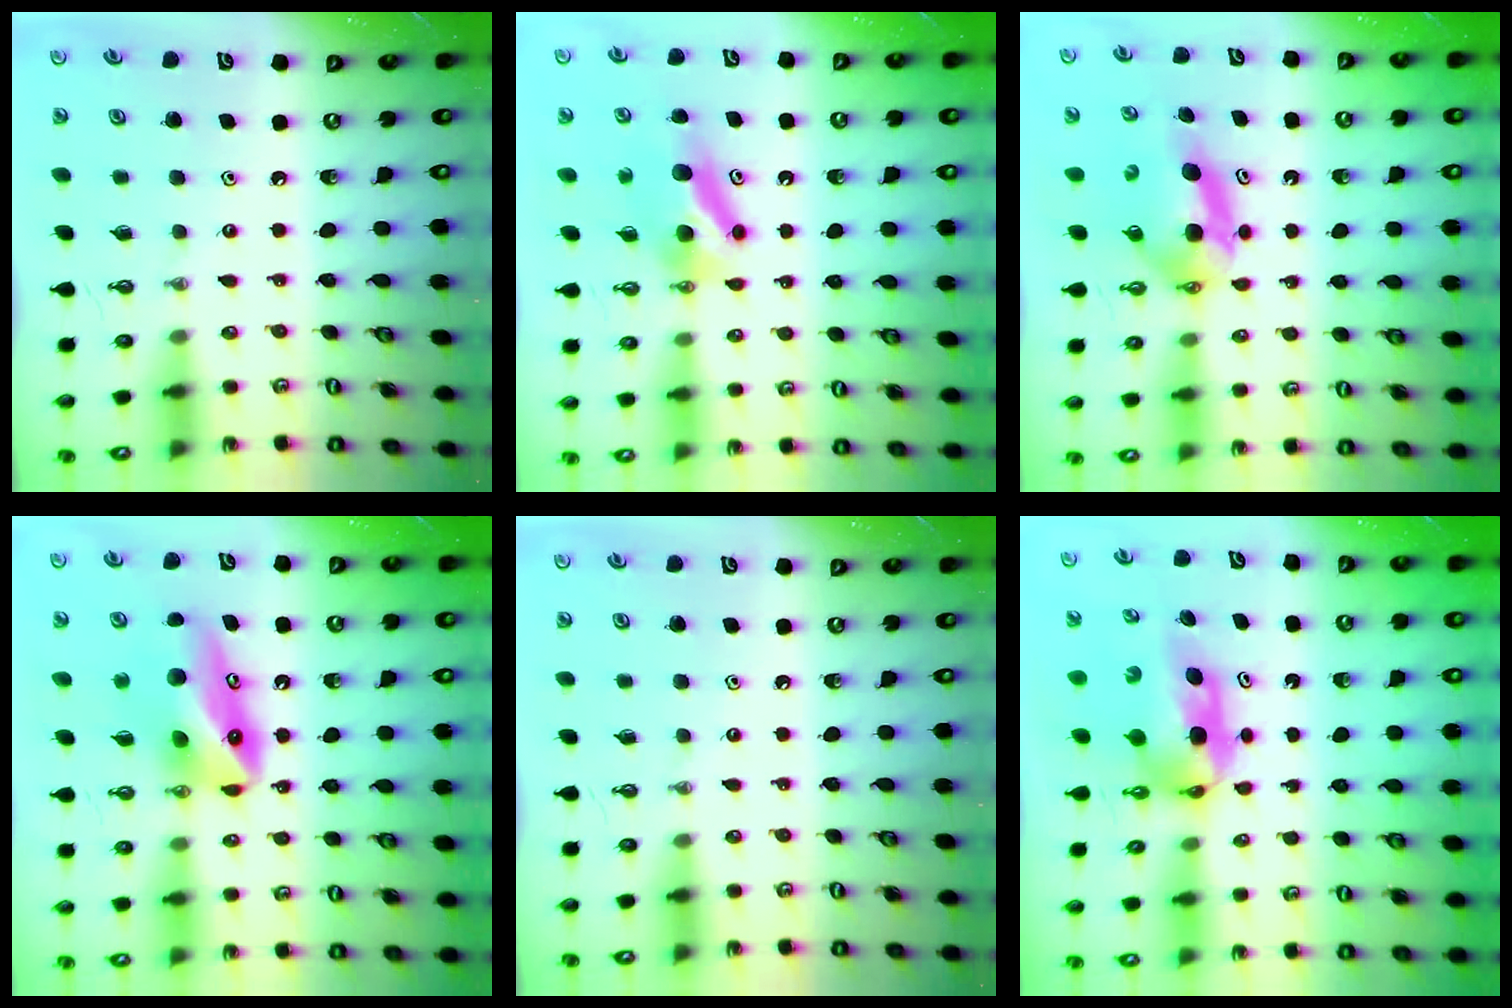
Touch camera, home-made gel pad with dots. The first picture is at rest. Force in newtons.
{"total": 8.0, "press": 6.6, "slide": 4.5}
{"total": 6.9, "press": 5.2, "slide": 4.6}
{"total": 10.3, "press": 9.6, "slide": 3.7}
{"total": 0.0}
{"total": 5.4, "press": 5.4, "slide": 0.5}